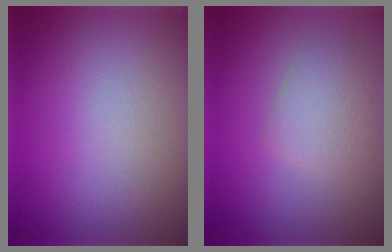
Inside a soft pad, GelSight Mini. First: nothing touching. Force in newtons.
{"total": 2.6, "press": 2.6, "slide": 0.1}